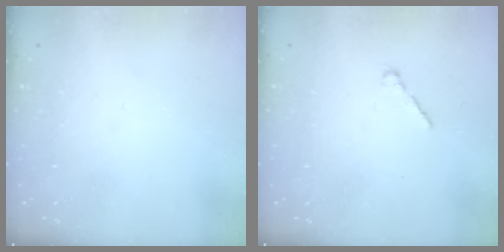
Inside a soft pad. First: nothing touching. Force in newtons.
{"total": 1.7, "press": 1.7, "slide": 0.5}